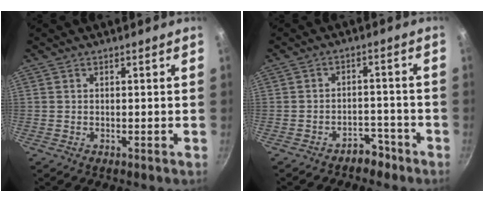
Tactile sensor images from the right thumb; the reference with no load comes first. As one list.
[{"total": 4.3, "force": [-3.3, 2.4, 1.3], "torque": [0.004, 0.042, -0.041]}]